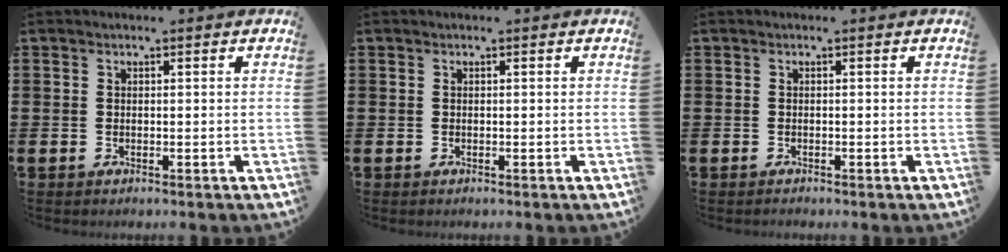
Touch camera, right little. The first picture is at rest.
{"total": 0.0}
{"total": 0.0}